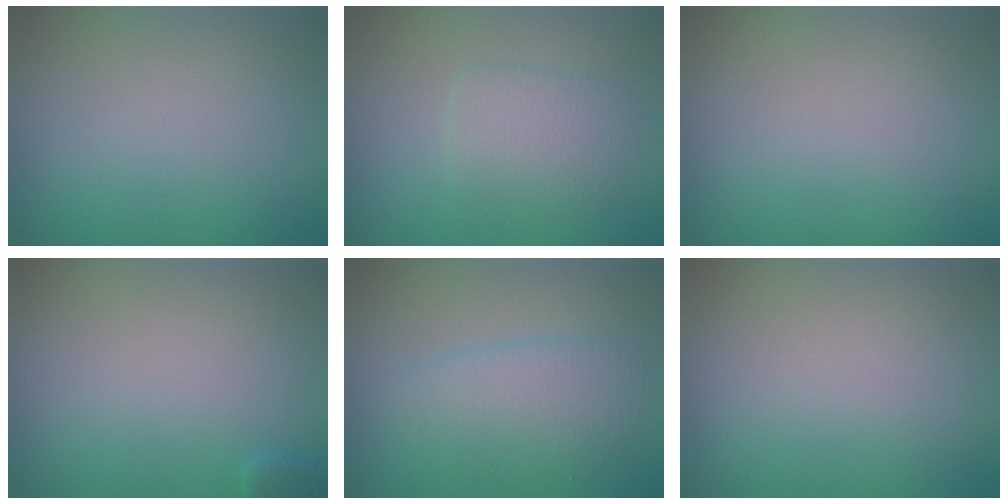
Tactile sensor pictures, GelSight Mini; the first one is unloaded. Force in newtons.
{"total": 2.6, "press": 2.6, "slide": 0.2}
{"total": 0.0}
{"total": 0.8, "press": 0.8, "slide": 0.1}
{"total": 3.2, "press": 3.2, "slide": 0.0}
{"total": 0.0}